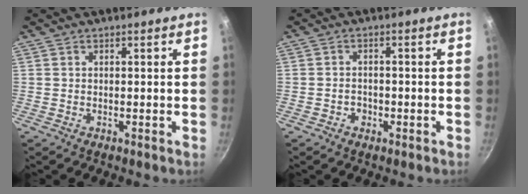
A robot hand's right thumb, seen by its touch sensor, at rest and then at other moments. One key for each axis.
{"total": 2.3, "fx": -1.0, "fy": 1.8, "fz": 0.9, "tx": -0.003, "ty": 0.012, "tz": -0.014}